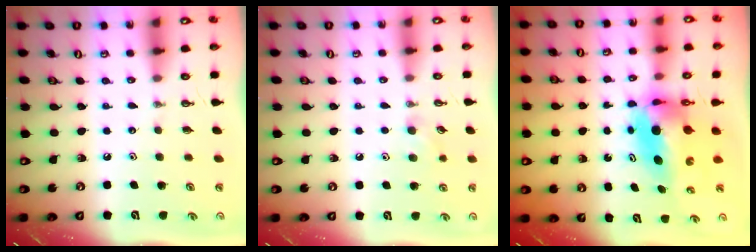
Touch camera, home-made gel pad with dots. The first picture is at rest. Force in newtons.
{"total": 5.7, "press": 5.5, "slide": 1.3}
{"total": 7.4, "press": 7.2, "slide": 1.6}